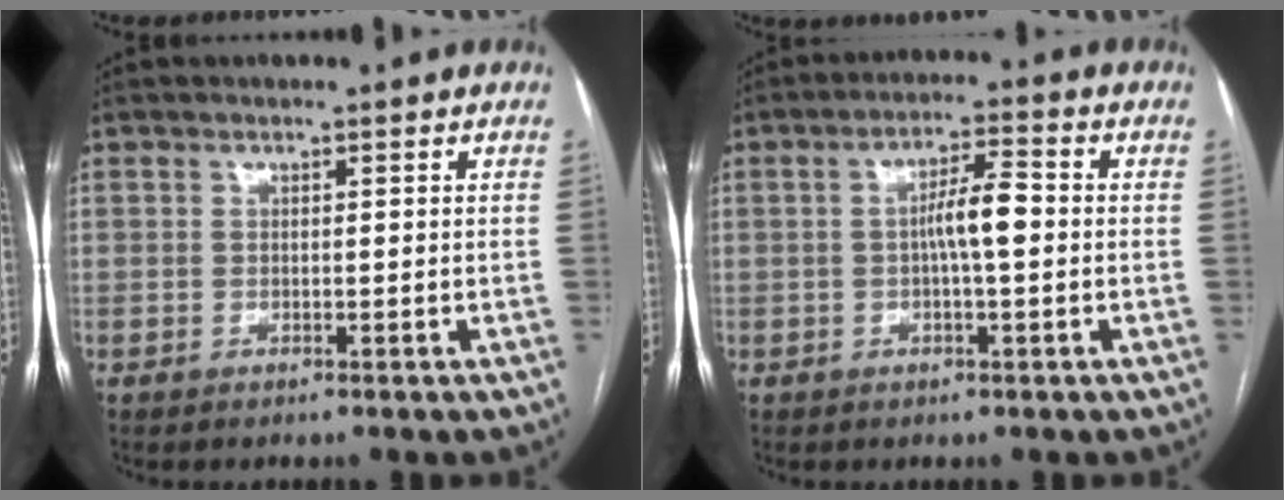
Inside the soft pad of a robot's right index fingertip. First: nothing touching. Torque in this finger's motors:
{"motor_torque": [0.90, 0.01, 0.37, 0.10]}